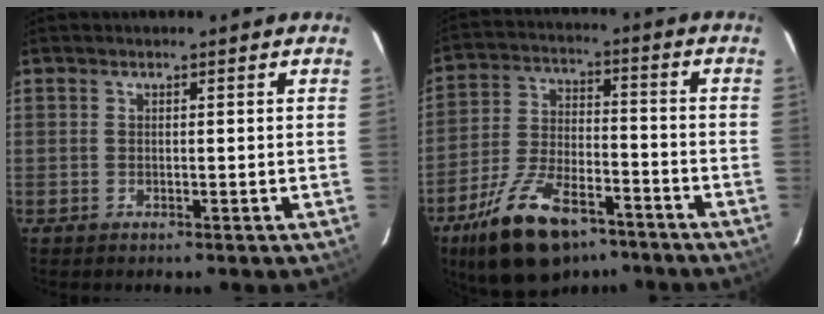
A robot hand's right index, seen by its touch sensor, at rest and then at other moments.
{"total": 18.6, "force": [-12.3, 8.2, 11.2], "torque": [-0.223, -0.008, -0.208]}